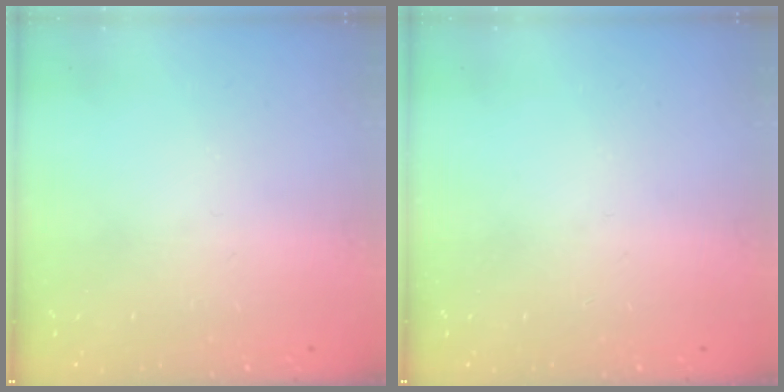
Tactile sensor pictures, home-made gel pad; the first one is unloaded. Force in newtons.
{"total": 0.0}